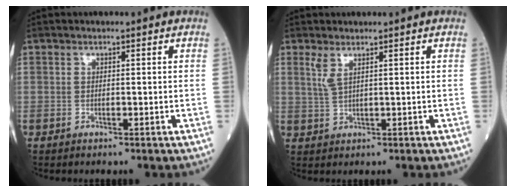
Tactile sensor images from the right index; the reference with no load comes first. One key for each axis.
{"total": 2.0, "fx": 1.2, "fy": 0.1, "fz": 1.6, "tx": -0.047, "ty": 0.002, "tz": 0.031}